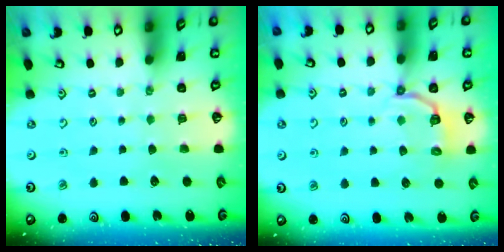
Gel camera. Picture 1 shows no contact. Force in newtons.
{"total": 4.9, "press": 3.7, "slide": 3.2}